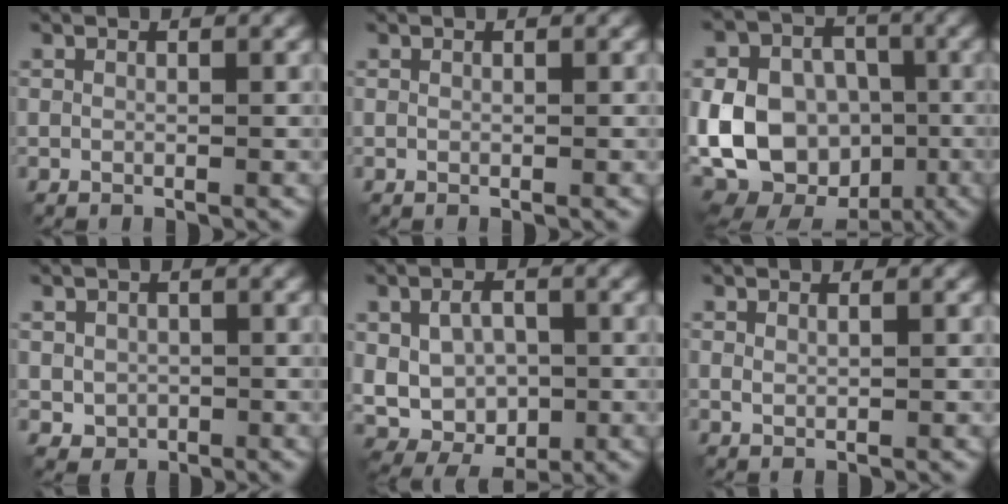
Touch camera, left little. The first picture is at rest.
{"total": 0.0}
{"total": 17.3, "force": [-4.1, 13.9, 9.5], "torque": [-0.193, 0.002, -0.080]}
{"total": 2.1, "force": [-0.1, 2.0, 0.7], "torque": [-0.013, -0.004, -0.002]}
{"total": 6.8, "force": [-0.3, 4.9, 4.7], "torque": [-0.080, -0.009, 0.005]}
{"total": 0.6, "force": [0.3, 0.3, 0.4], "torque": [-0.011, -0.001, 0.007]}